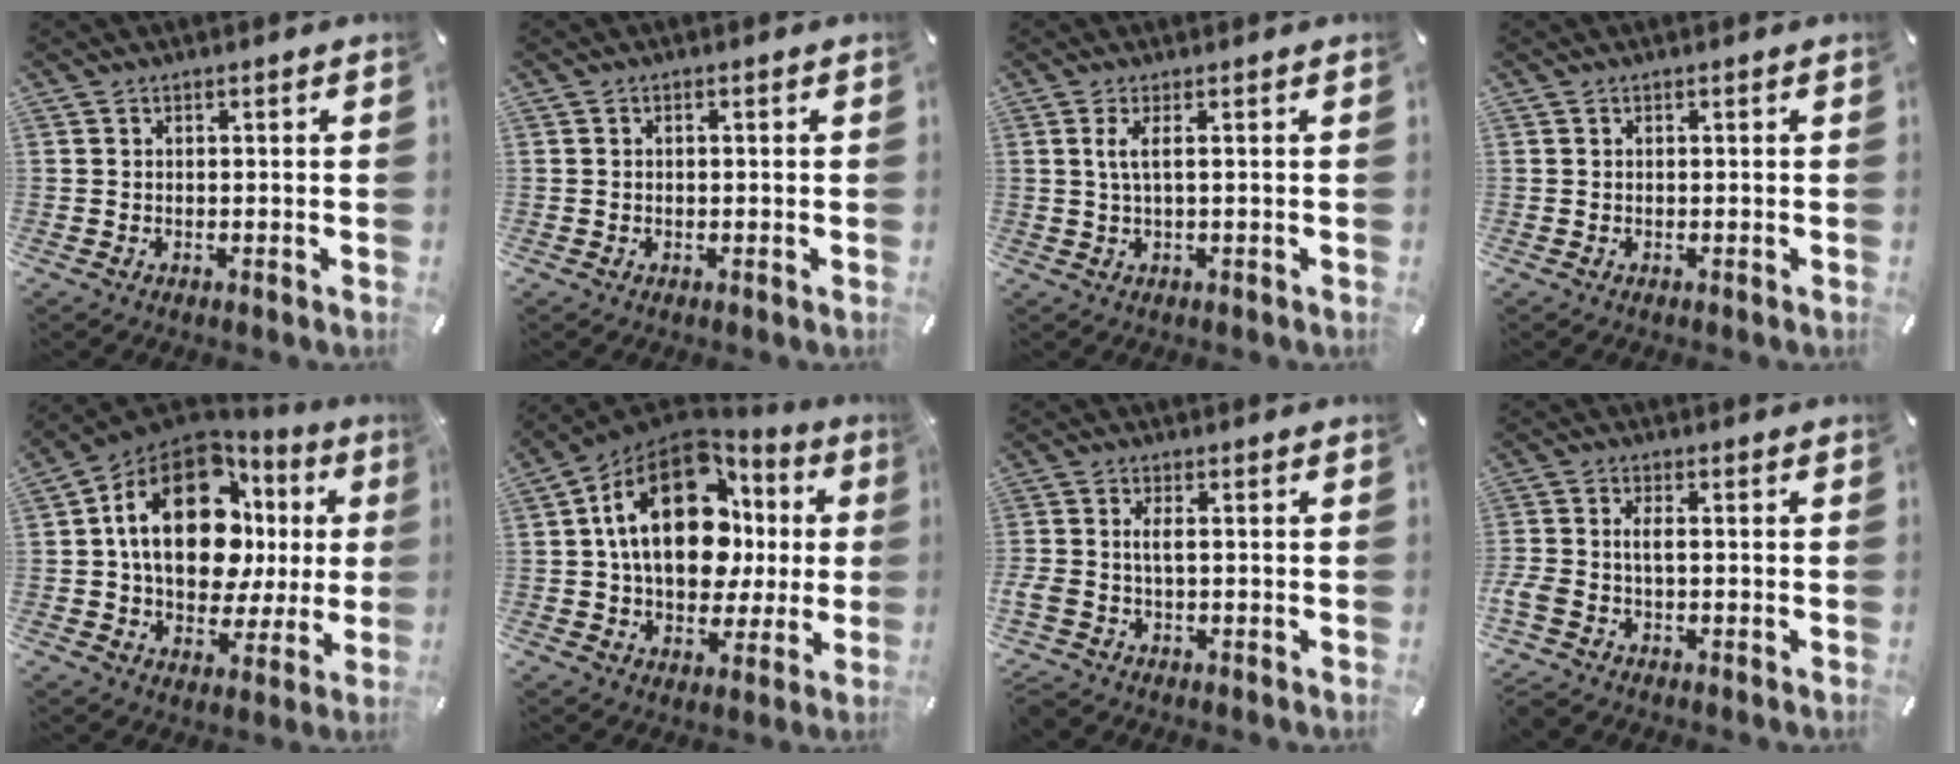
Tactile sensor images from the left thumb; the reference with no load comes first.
{"total": 0.8, "force": [0.0, 0.4, 0.7], "torque": [-0.013, 0.001, -0.001]}
{"total": 3.4, "force": [0.6, 0.3, 3.4], "torque": [-0.067, -0.004, 0.010]}
{"total": 0.0}
{"total": 22.2, "force": [5.1, 14.1, 16.3], "torque": [-0.289, -0.025, 0.082]}
{"total": 23.2, "force": [4.0, 15.8, 16.5], "torque": [-0.282, -0.007, 0.066]}
{"total": 3.9, "force": [-1.4, 1.7, 3.2], "torque": [-0.084, -0.002, -0.033]}
{"total": 4.2, "force": [-1.8, 1.7, 3.4], "torque": [-0.093, -0.005, -0.040]}